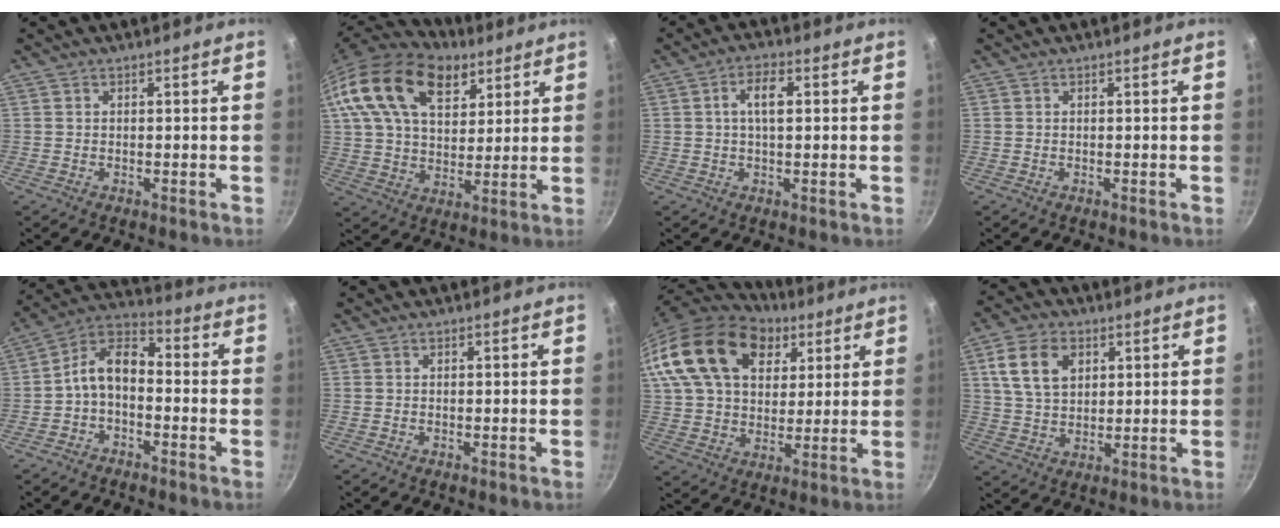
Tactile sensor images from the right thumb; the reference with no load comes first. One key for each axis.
{"total": 21.7, "fx": 12.4, "fy": 12.2, "fz": 12.9, "tx": -0.213, "ty": -0.021, "tz": 0.216}
{"total": 5.3, "fx": 1.0, "fy": 2.4, "fz": 4.6, "tx": -0.084, "ty": 0.012, "tz": 0.011}
{"total": 0.0}
{"total": 8.7, "fx": -2.2, "fy": 5.2, "fz": 6.6, "tx": -0.113, "ty": 0.053, "tz": -0.056}
{"total": 0.0}
{"total": 26.8, "fx": 12.0, "fy": 17.8, "fz": 15.9, "tx": -0.307, "ty": 0.010, "tz": 0.213}
{"total": 10.2, "fx": 3.5, "fy": 7.0, "fz": 6.5, "tx": -0.100, "ty": -0.003, "tz": 0.066}